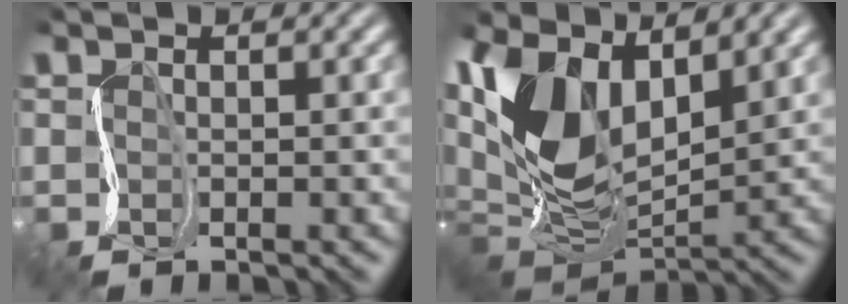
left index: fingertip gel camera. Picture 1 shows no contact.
{"total": 10.5, "force": [3.4, 6.0, 7.8], "torque": [-0.187, 0.003, 0.056]}